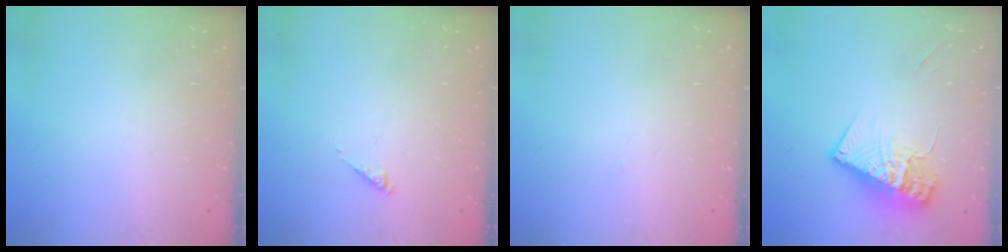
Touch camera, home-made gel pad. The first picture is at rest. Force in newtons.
{"total": 0.0}
{"total": 0.0}
{"total": 13.9, "press": 13.8, "slide": 1.4}